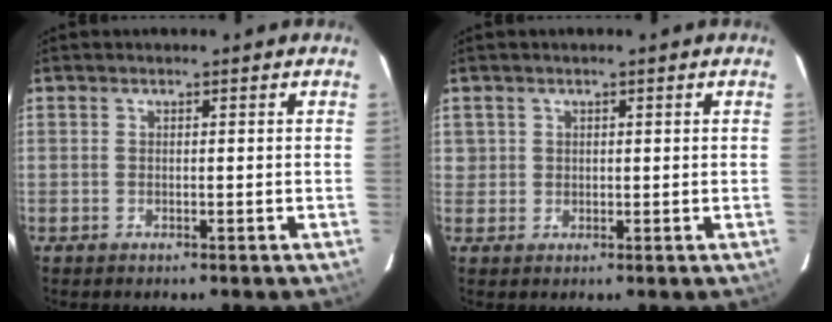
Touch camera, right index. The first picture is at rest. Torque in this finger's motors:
{"motor_torque": [-0.06, 0.08, 0.05, 0.00]}